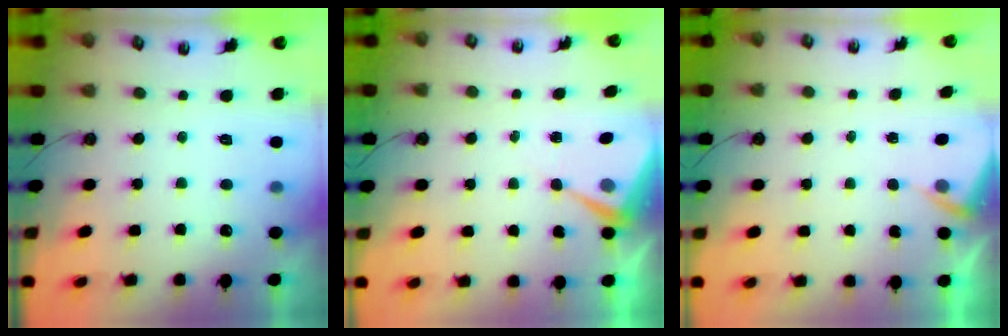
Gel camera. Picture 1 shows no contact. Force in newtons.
{"total": 7.2, "press": 7.2, "slide": 0.4}
{"total": 2.9, "press": 2.9, "slide": 0.4}